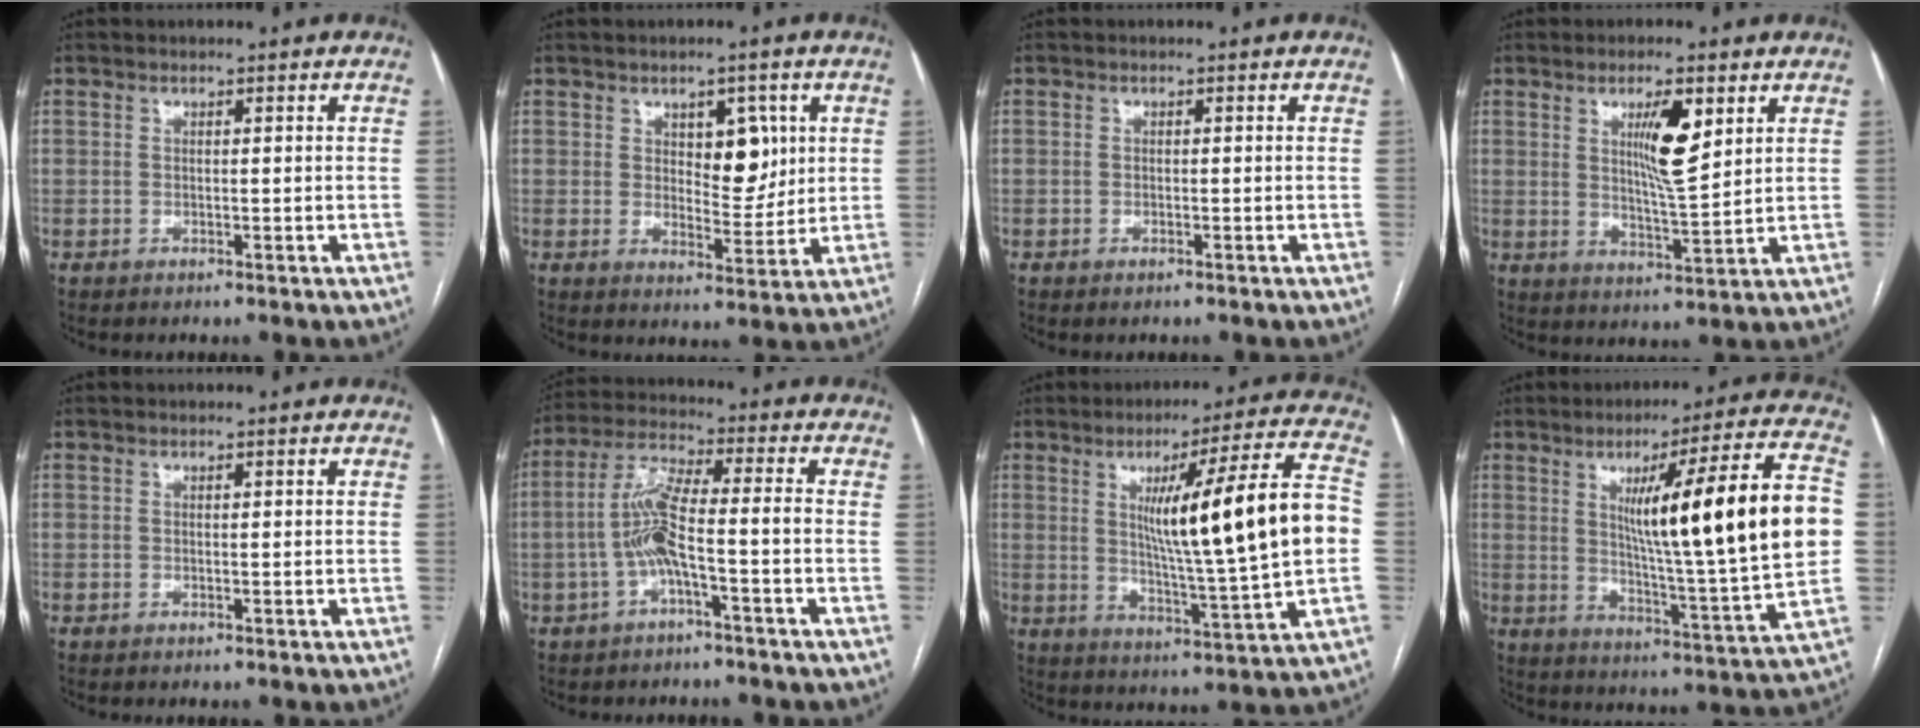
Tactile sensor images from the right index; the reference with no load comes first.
{"total": 6.5, "force": [2.2, 3.2, 5.2], "torque": [-0.071, 0.001, 0.038]}
{"total": 0.6, "force": [-0.4, 0.2, 0.4], "torque": [-0.010, -0.001, -0.005]}
{"total": 7.5, "force": [3.0, 0.9, 6.8], "torque": [-0.118, -0.009, 0.051]}
{"total": 0.0}
{"total": 7.9, "force": [-2.2, 0.9, 7.6], "torque": [-0.158, 0.025, -0.042]}
{"total": 19.5, "force": [1.8, -0.4, 19.4], "torque": [-0.292, 0.001, 0.023]}
{"total": 23.2, "force": [3.4, 0.1, 23.0], "torque": [-0.328, 0.000, 0.041]}